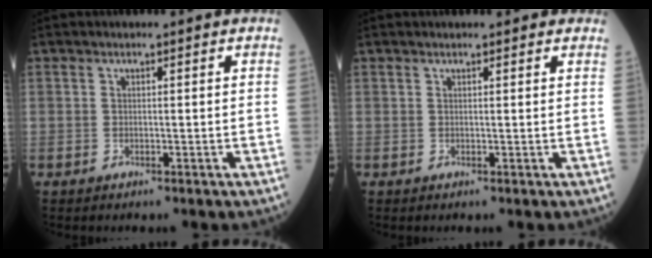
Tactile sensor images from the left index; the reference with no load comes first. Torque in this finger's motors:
{"motor_torque": [0.05, -0.05, 0.03, 0.02]}